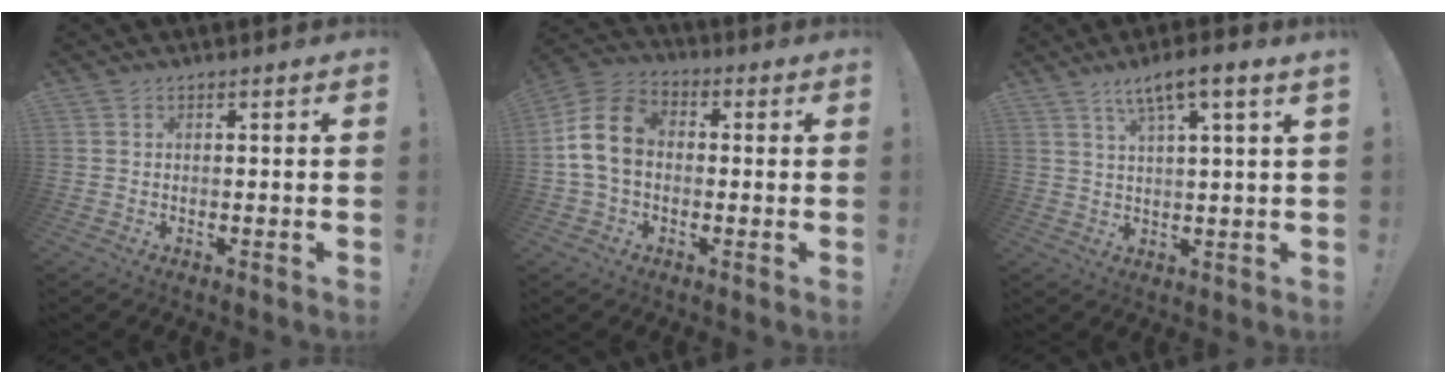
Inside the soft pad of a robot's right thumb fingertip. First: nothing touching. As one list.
[{"total": 14.1, "force": [0.7, 10.1, 9.8], "torque": [-0.179, 0.023, 0.018]}, {"total": 6.3, "force": [4.0, -0.1, 4.9], "torque": [-0.079, -0.021, 0.063]}]